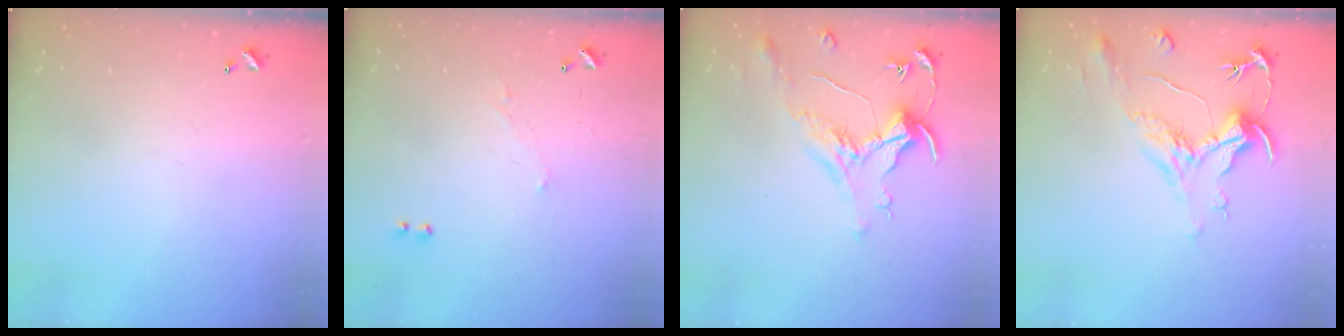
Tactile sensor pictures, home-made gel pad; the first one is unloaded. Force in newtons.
{"total": 1.2, "press": 0.8, "slide": 0.9}
{"total": 1.6, "press": 1.4, "slide": 0.7}
{"total": 2.3, "press": 1.8, "slide": 1.3}